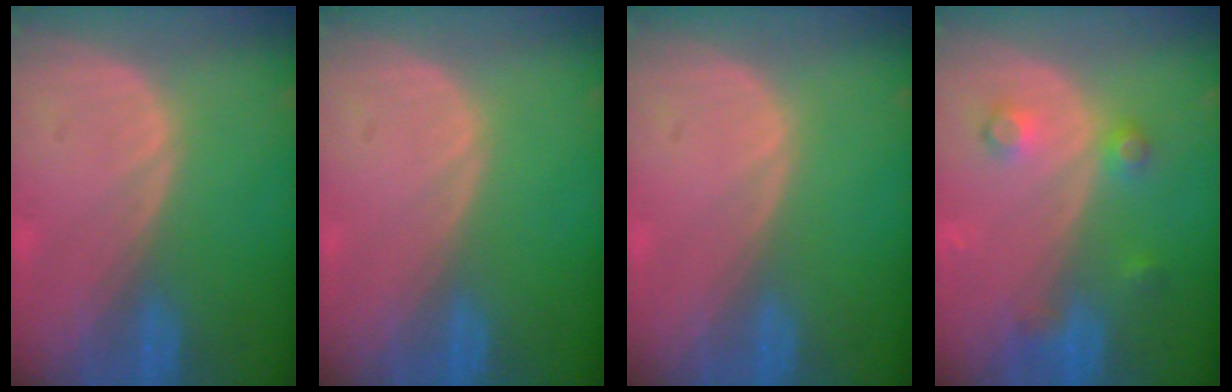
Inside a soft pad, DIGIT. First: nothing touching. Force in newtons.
{"total": 0.0}
{"total": 0.0}
{"total": 4.0, "press": 3.6, "slide": 1.8}